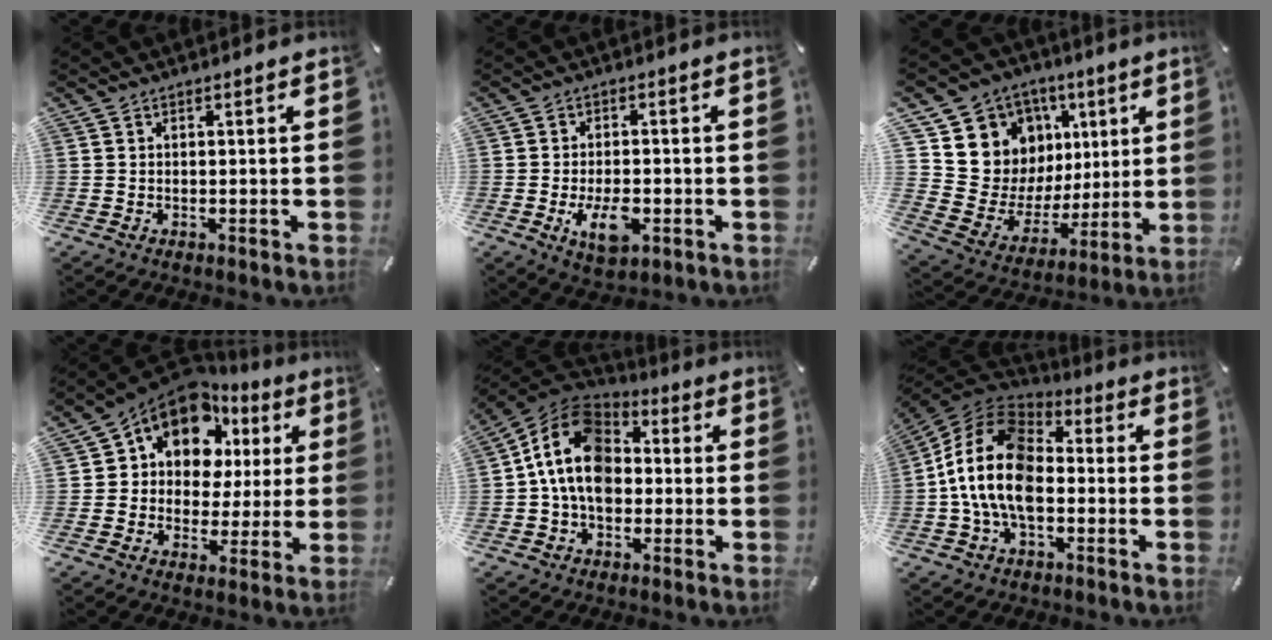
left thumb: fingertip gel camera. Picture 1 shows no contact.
{"total": 7.3, "force": [-2.4, 3.9, 5.7], "torque": [-0.106, -0.004, -0.046]}
{"total": 12.1, "force": [5.0, 11.0, 1.2], "torque": [-0.017, -0.063, 0.109]}
{"total": 13.0, "force": [7.9, 9.0, 5.2], "torque": [-0.111, -0.055, 0.146]}
{"total": 14.1, "force": [-0.8, 11.0, 8.7], "torque": [-0.177, 0.020, -0.017]}
{"total": 16.5, "force": [-3.6, 10.6, 12.1], "torque": [-0.258, 0.024, -0.071]}